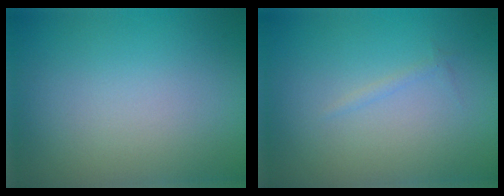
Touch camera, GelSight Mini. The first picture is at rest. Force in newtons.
{"total": 0.5, "press": 0.5, "slide": 0.0}